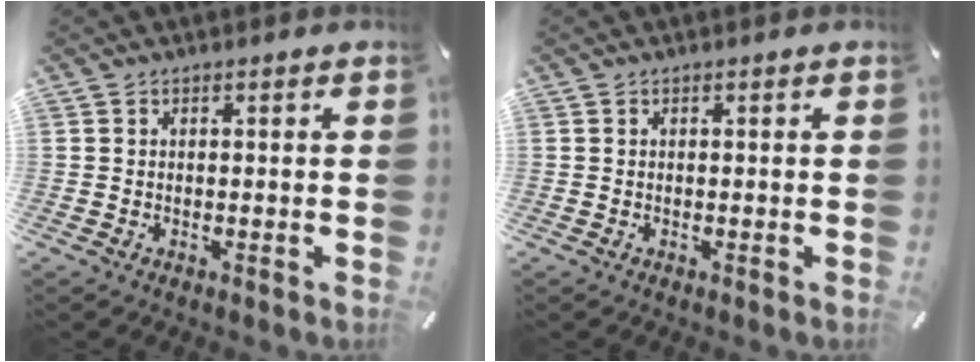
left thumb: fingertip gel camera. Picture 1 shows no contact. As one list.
[{"total": 0.0}]